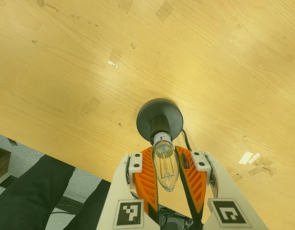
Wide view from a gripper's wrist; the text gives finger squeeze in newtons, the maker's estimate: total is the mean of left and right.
{"total": 14.6, "left": 14.4, "right": 14.9}